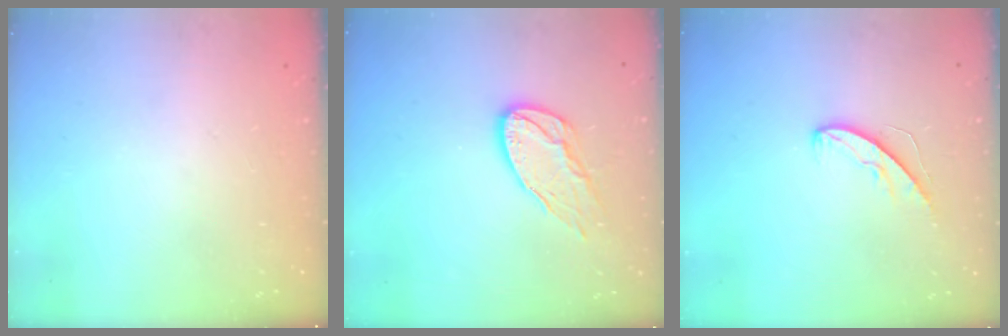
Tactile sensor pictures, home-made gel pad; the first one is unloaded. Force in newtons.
{"total": 11.3, "press": 11.3, "slide": 0.9}
{"total": 5.7, "press": 5.7, "slide": 0.5}